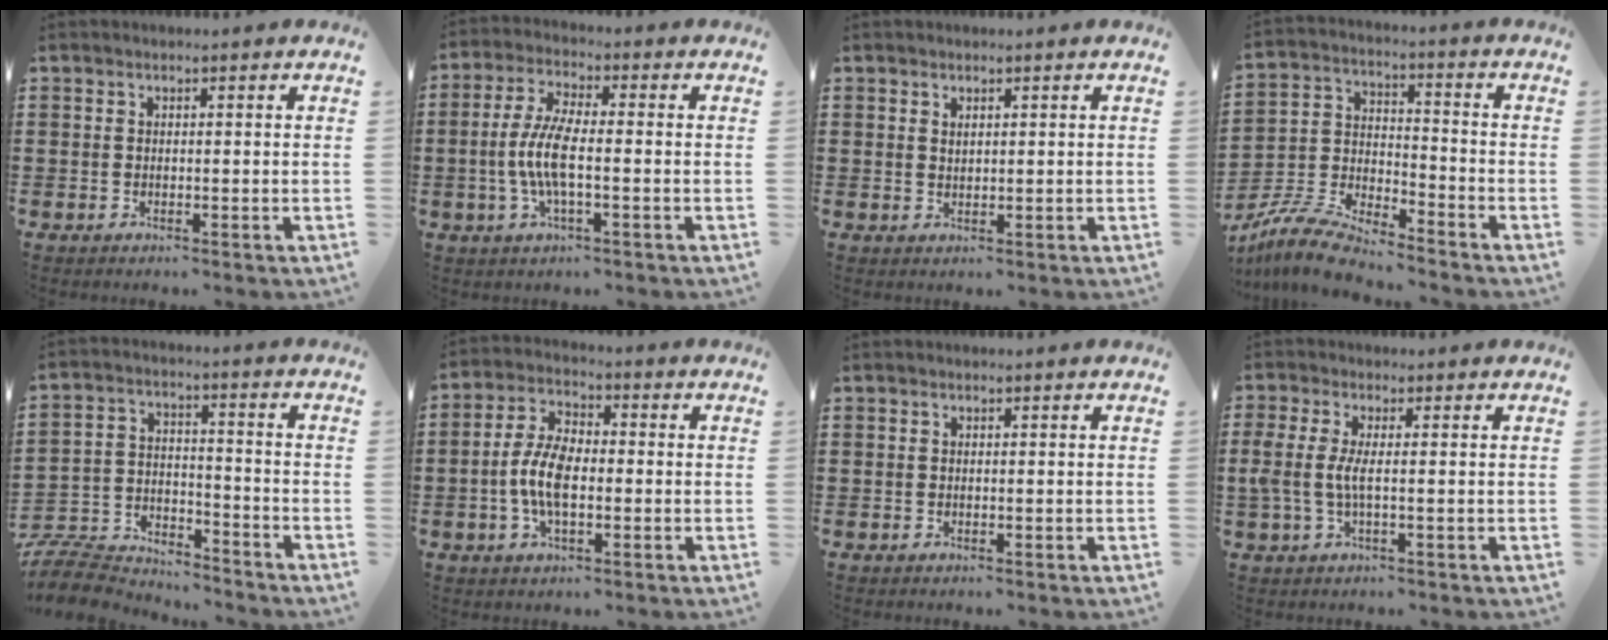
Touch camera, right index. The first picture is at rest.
{"total": 7.0, "force": [-1.4, 2.0, 6.5], "torque": [-0.148, -0.010, -0.034]}
{"total": 0.8, "force": [0.6, 0.5, 0.3], "torque": [-0.008, 0.003, 0.012]}
{"total": 8.1, "force": [-7.6, 0.6, 2.8], "torque": [-0.071, 0.002, -0.150]}
{"total": 8.5, "force": [-8.2, 1.7, 1.4], "torque": [-0.045, 0.012, -0.166]}
{"total": 7.1, "force": [-1.3, 3.5, 6.0], "torque": [-0.149, -0.005, -0.034]}
{"total": 0.0}
{"total": 3.8, "force": [-0.4, 0.7, 3.7], "torque": [-0.099, -0.012, -0.018]}